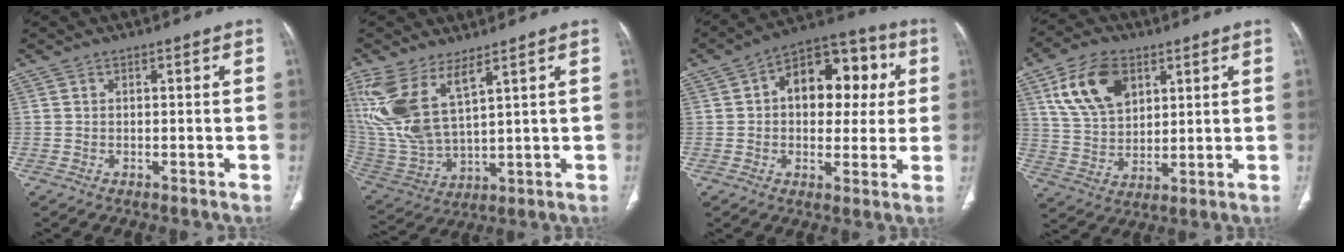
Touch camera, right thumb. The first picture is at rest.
{"total": 14.8, "force": [7.7, 5.9, 11.1], "torque": [-0.250, -0.030, 0.179]}
{"total": 16.5, "force": [3.3, 10.6, 12.2], "torque": [-0.116, 0.028, 0.042]}
{"total": 13.4, "force": [6.0, 8.5, 8.5], "torque": [-0.137, -0.015, 0.119]}